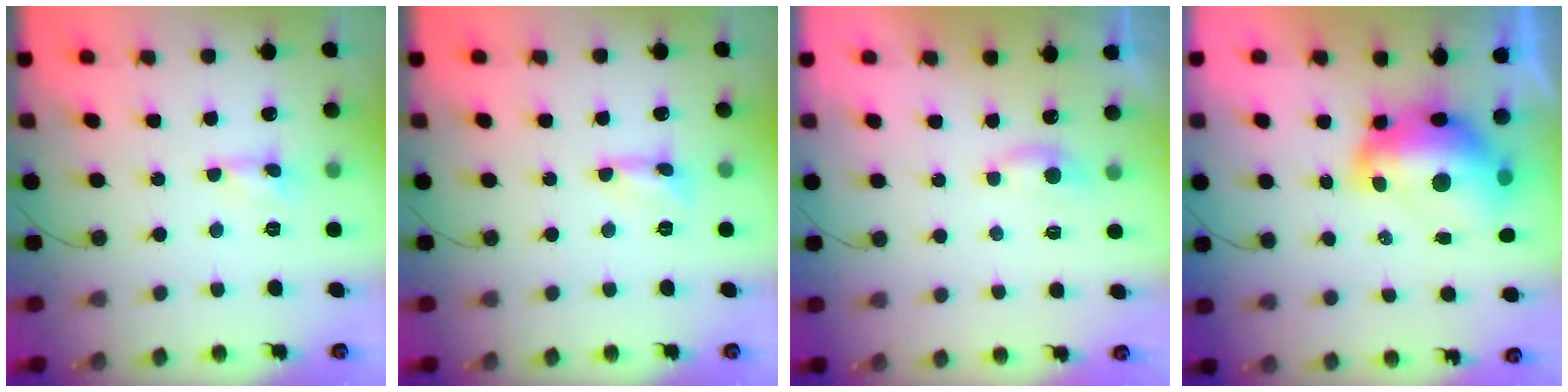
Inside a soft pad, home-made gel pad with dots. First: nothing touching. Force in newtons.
{"total": 1.0, "press": 1.0, "slide": 0.1}
{"total": 5.0, "press": 4.9, "slide": 0.4}
{"total": 16.3, "press": 16.2, "slide": 1.6}